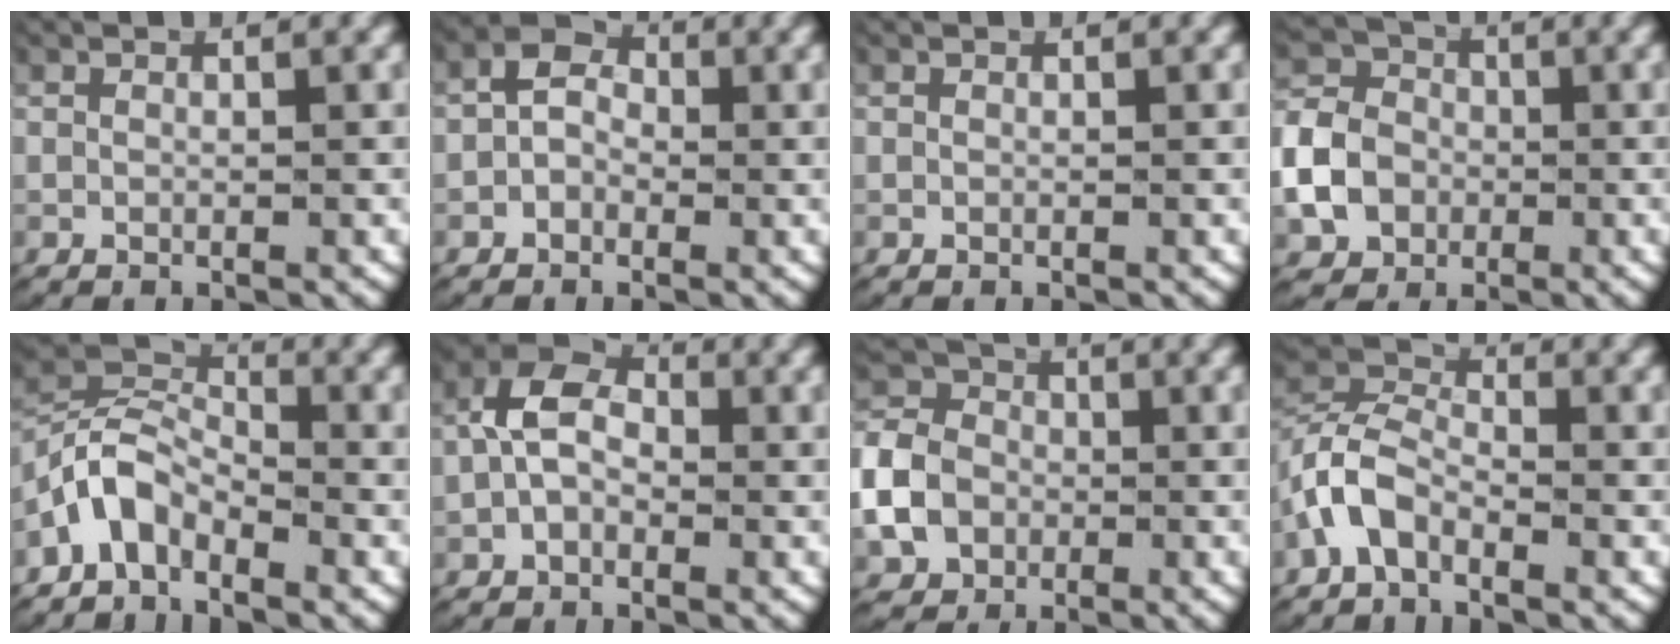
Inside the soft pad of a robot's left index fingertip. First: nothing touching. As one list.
[{"total": 4.6, "force": [0.8, 3.6, 2.6], "torque": [-0.033, 0.005, 0.001]}, {"total": 0.0}, {"total": 7.3, "force": [-1.1, 6.4, 3.2], "torque": [-0.073, -0.015, -0.023]}, {"total": 7.0, "force": [-1.1, 5.9, 3.5], "torque": [-0.084, -0.009, -0.032]}, {"total": 5.6, "force": [0.9, 3.9, 3.8], "torque": [-0.064, 0.011, 0.001]}, {"total": 7.4, "force": [-0.7, 6.4, 3.5], "torque": [-0.079, -0.011, -0.017]}, {"total": 3.9, "force": [-1.2, 3.2, 2.0], "torque": [-0.054, -0.001, -0.030]}]